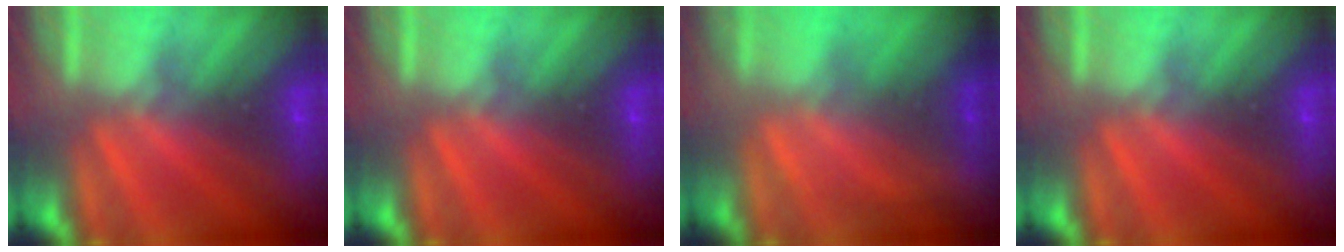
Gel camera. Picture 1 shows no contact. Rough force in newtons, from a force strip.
{"total": 0.0}
{"total": 1.5}
{"total": 0.0}